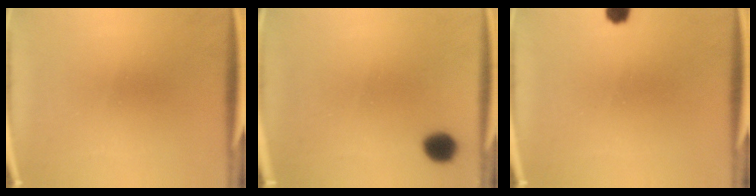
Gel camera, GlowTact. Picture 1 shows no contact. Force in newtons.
{"total": 6.0}
{"total": 2.4}